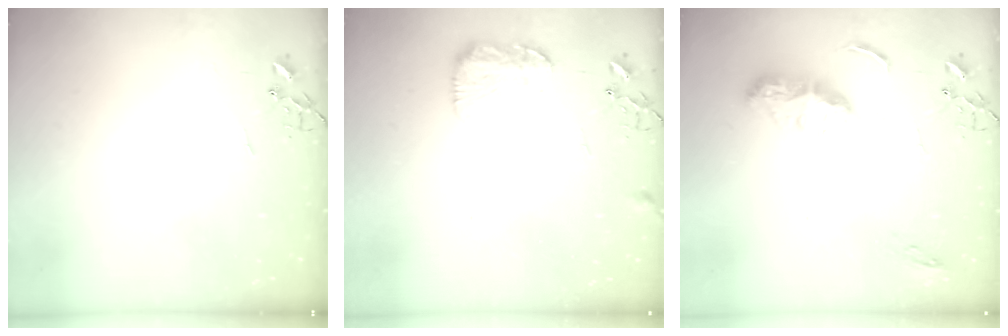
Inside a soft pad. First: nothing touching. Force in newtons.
{"total": 10.3, "press": 10.3, "slide": 0.8}
{"total": 8.6, "press": 8.6, "slide": 0.4}